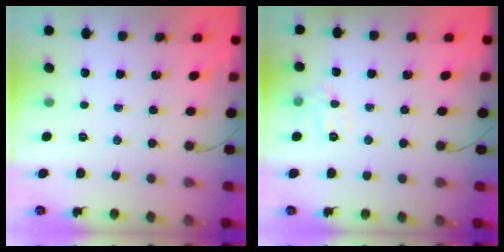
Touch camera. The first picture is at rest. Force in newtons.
{"total": 8.0, "press": 7.9, "slide": 1.5}